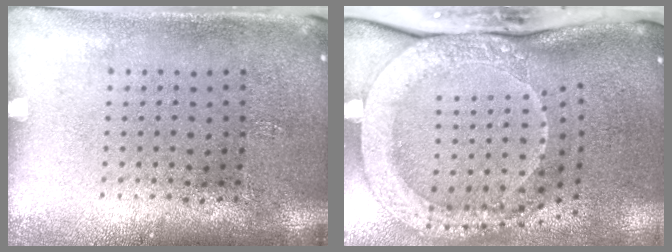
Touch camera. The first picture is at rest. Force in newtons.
{"total": 2.7, "press": 2.2, "slide": 1.6}